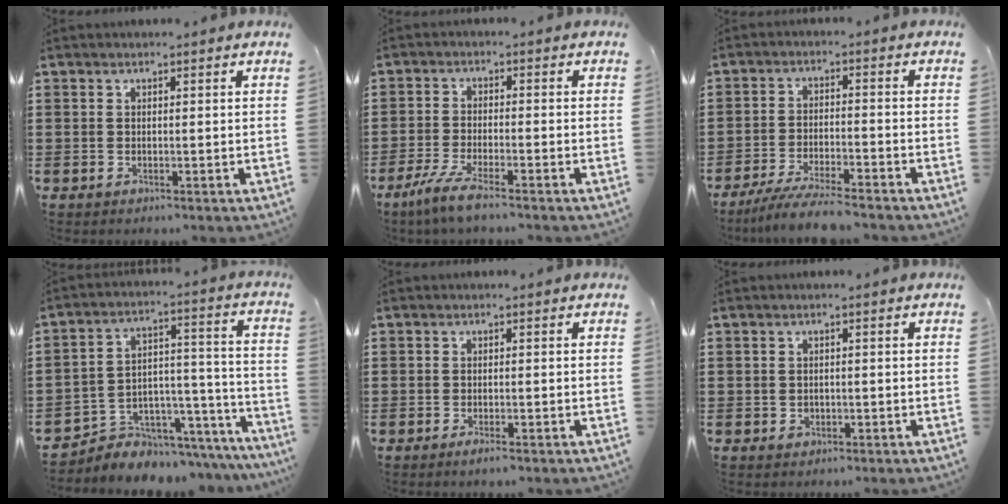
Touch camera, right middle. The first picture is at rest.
{"total": 4.5, "force": [-3.5, 0.0, 2.9], "torque": [-0.076, -0.017, -0.070]}
{"total": 5.8, "force": [-5.3, 0.1, 2.5], "torque": [-0.052, -0.012, -0.100]}
{"total": 4.8, "force": [-4.1, 2.5, -0.2], "torque": [-0.007, -0.001, -0.082]}
{"total": 1.2, "force": [-0.8, 0.1, 0.8], "torque": [-0.016, -0.004, -0.014]}
{"total": 1.0, "force": [-0.3, 0.8, 0.4], "torque": [-0.010, 0.003, -0.008]}